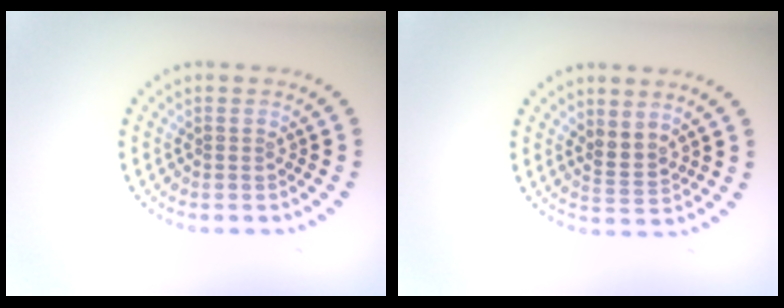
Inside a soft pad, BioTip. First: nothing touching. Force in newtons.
{"total": 2.0, "press": 1.4, "slide": 1.3}